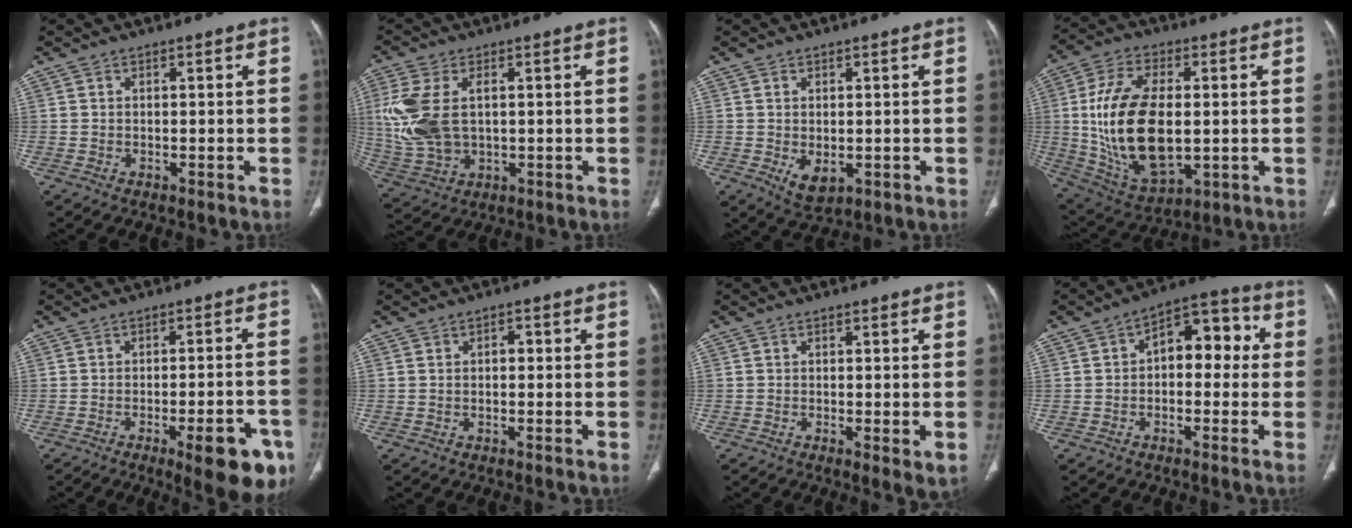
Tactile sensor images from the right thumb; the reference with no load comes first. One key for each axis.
{"total": 12.9, "fx": 1.6, "fy": 7.8, "fz": 10.1, "tx": -0.234, "ty": 0.000, "tz": 0.042}
{"total": 4.6, "fx": -0.9, "fy": 2.8, "fz": 3.6, "tx": -0.057, "ty": -0.009, "tz": 0.000}
{"total": 21.2, "fx": 0.0, "fy": 11.4, "fz": 17.9, "tx": -0.344, "ty": -0.008, "tz": 0.019}
{"total": 12.8, "fx": -6.3, "fy": 3.8, "fz": 10.6, "tx": -0.109, "ty": 0.021, "tz": -0.075}
{"total": 1.7, "fx": 0.1, "fy": 1.0, "fz": 1.4, "tx": -0.020, "ty": 0.007, "tz": 0.001}
{"total": 3.2, "fx": -0.7, "fy": 0.9, "fz": 3.0, "tx": -0.048, "ty": -0.011, "tz": -0.009}
{"total": 10.6, "fx": 0.9, "fy": 6.4, "fz": 8.4, "tx": -0.079, "ty": 0.038, "tz": 0.001}